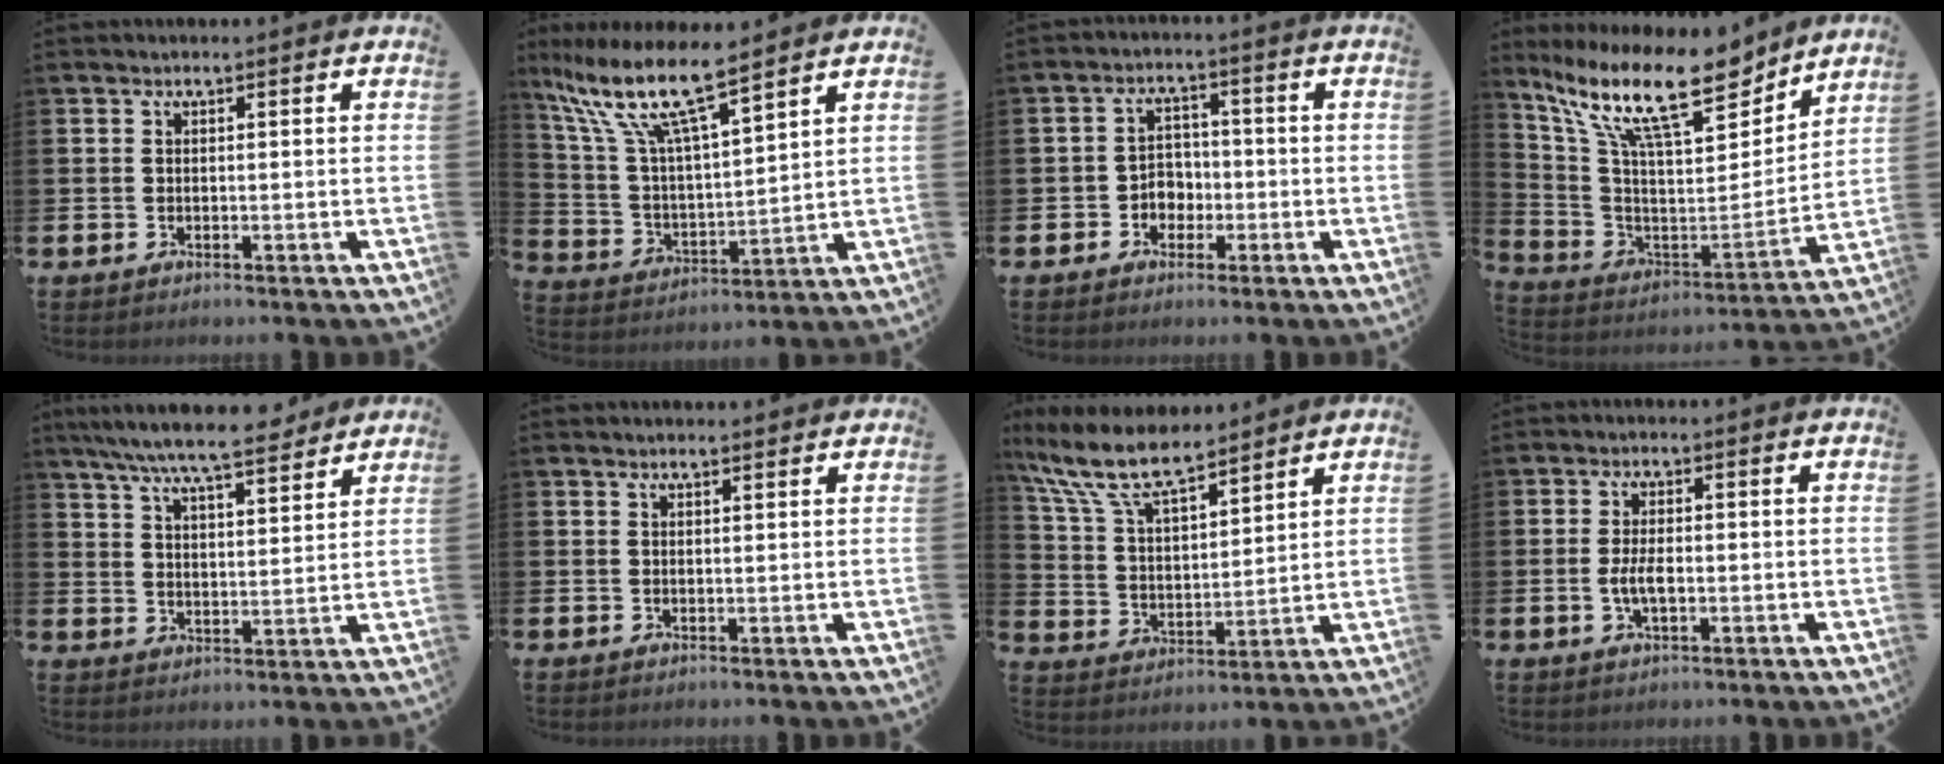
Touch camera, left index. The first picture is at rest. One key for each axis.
{"total": 11.0, "fx": 9.0, "fy": 1.6, "fz": 6.1, "tx": -0.158, "ty": -0.047, "tz": 0.150}
{"total": 3.3, "fx": -1.4, "fy": 2.8, "fz": 1.1, "tx": -0.029, "ty": 0.006, "tz": -0.033}
{"total": 15.4, "fx": 11.8, "fy": 4.1, "fz": 9.1, "tx": -0.205, "ty": -0.069, "tz": 0.200}
{"total": 8.2, "fx": 7.6, "fy": 0.9, "fz": 3.0, "tx": -0.078, "ty": -0.039, "tz": 0.136}
{"total": 0.9, "fx": 0.8, "fy": 0.0, "fz": 0.2, "tx": 0.006, "ty": -0.004, "tz": 0.013}
{"total": 10.0, "fx": 8.6, "fy": 2.7, "fz": 4.2, "tx": -0.125, "ty": -0.037, "tz": 0.157}
{"total": 3.2, "fx": -0.5, "fy": 1.3, "fz": 2.9, "tx": -0.044, "ty": -0.002, "tz": -0.012}